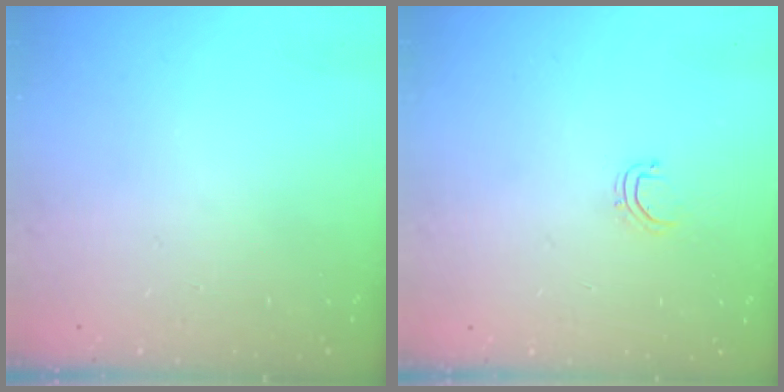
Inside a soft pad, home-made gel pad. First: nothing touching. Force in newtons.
{"total": 3.8, "press": 3.8, "slide": 0.2}